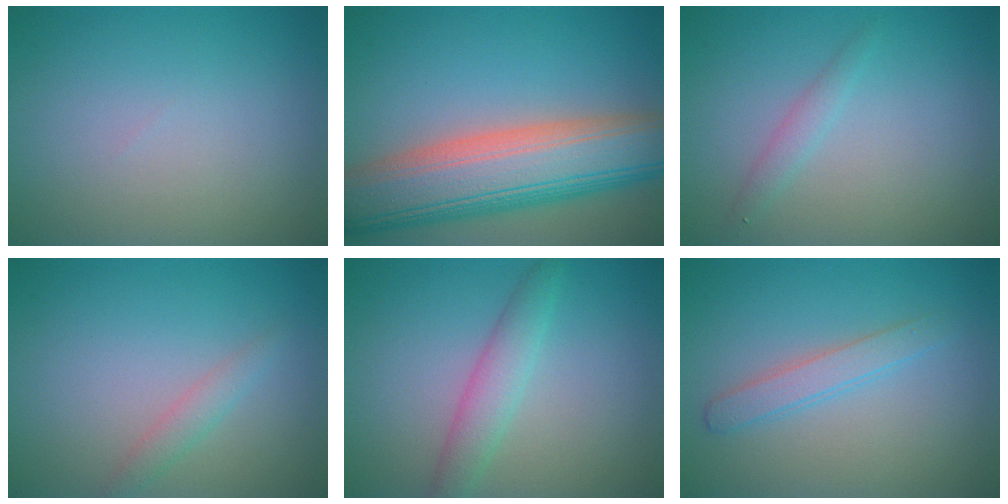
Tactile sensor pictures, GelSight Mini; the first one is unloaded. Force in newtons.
{"total": 11.5, "press": 11.5, "slide": 0.6}
{"total": 1.3, "press": 1.3, "slide": 0.0}
{"total": 1.4, "press": 1.4, "slide": 0.1}
{"total": 2.8, "press": 2.8, "slide": 0.2}
{"total": 2.1, "press": 2.1, "slide": 0.0}